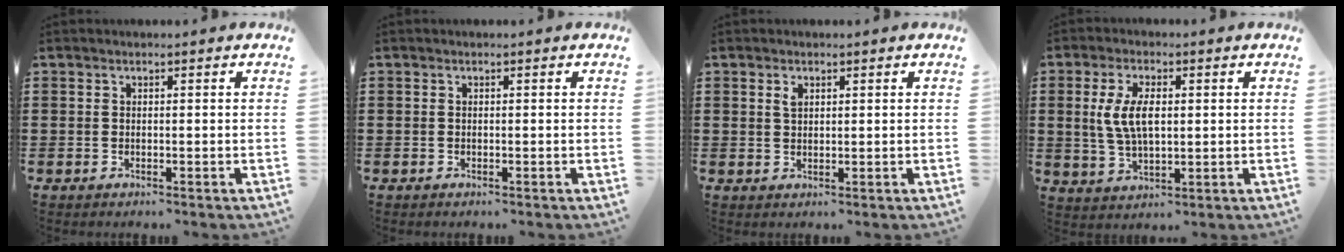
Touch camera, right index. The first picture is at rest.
{"total": 0.0}
{"total": 1.4, "force": [0.8, 0.7, 0.9], "torque": [-0.021, 0.004, 0.013]}
{"total": 6.6, "force": [0.8, 3.0, 5.8], "torque": [-0.129, 0.006, 0.008]}